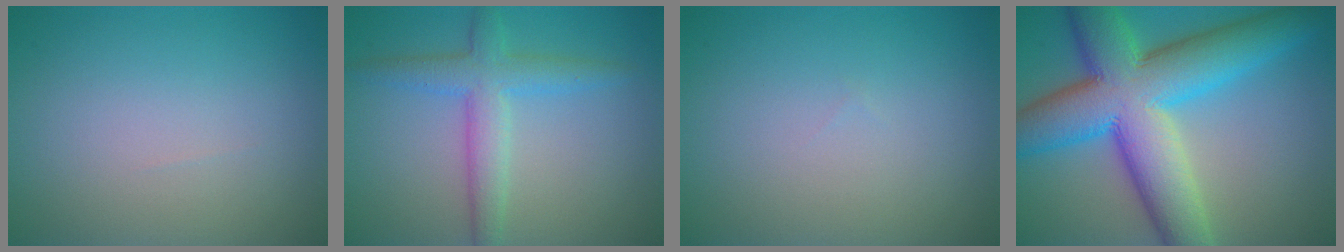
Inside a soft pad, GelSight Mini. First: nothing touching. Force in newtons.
{"total": 4.0, "press": 4.0, "slide": 0.1}
{"total": 0.0}
{"total": 13.1, "press": 13.1, "slide": 0.4}